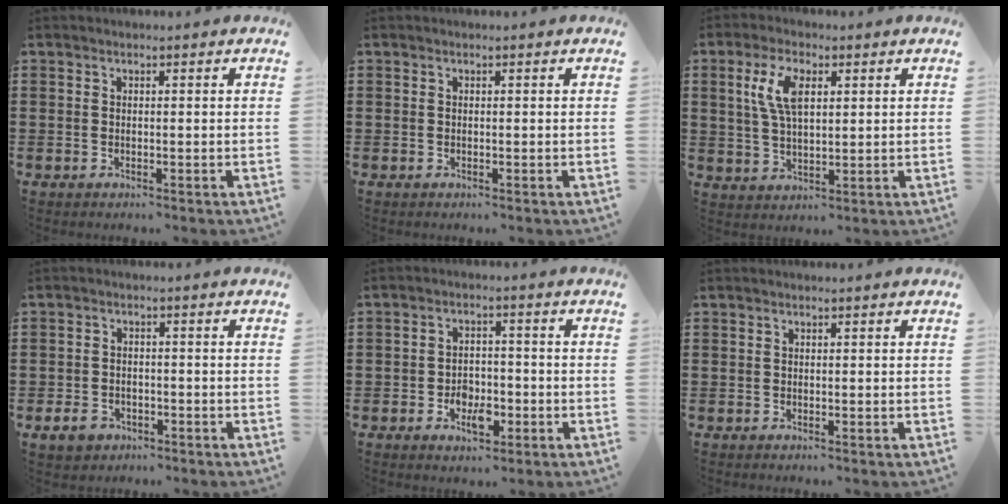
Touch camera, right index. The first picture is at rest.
{"total": 0.0}
{"total": 7.1, "force": [2.2, 3.2, 5.9], "torque": [-0.125, 0.011, 0.039]}
{"total": 2.4, "force": [-1.7, 1.5, 0.6], "torque": [-0.015, 0.004, -0.036]}
{"total": 4.7, "force": [-1.9, 3.0, 3.1], "torque": [-0.048, 0.005, -0.034]}
{"total": 0.0}